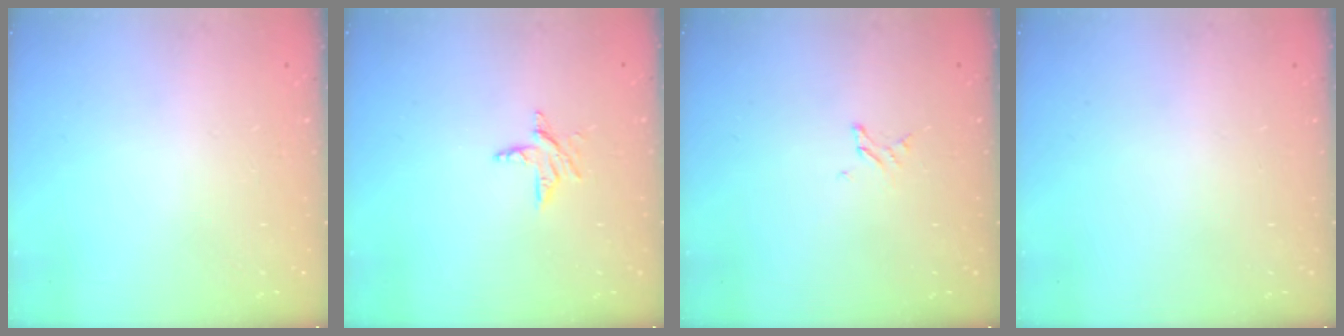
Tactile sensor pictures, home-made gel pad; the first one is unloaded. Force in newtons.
{"total": 6.1, "press": 6.0, "slide": 0.6}
{"total": 1.6, "press": 1.6, "slide": 0.2}
{"total": 0.0}